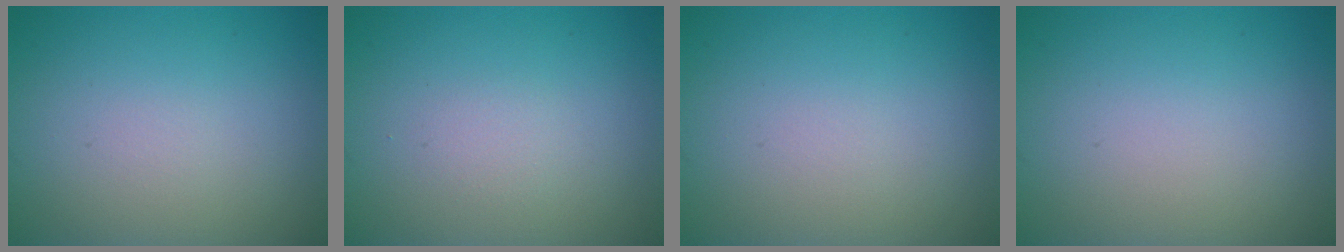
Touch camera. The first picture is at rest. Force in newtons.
{"total": 0.9, "press": 0.9, "slide": 0.0}
{"total": 0.0}
{"total": 0.0}